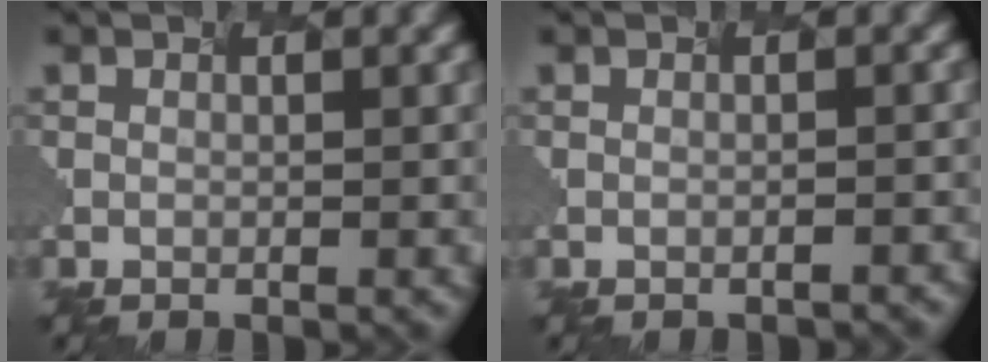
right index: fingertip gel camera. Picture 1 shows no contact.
{"total": 1.4, "force": [-0.5, 0.8, 1.1], "torque": [0.007, 0.010, 0.001]}